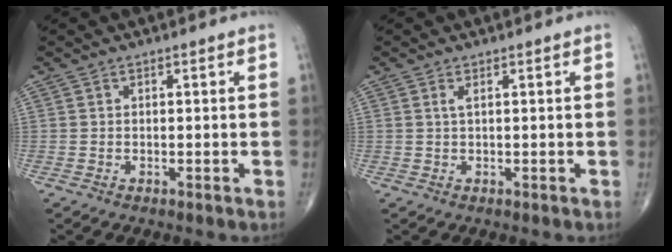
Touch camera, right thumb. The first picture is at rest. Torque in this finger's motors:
{"motor_torque": [0.08, 0.07, 0.29, 0.35, 0.04]}